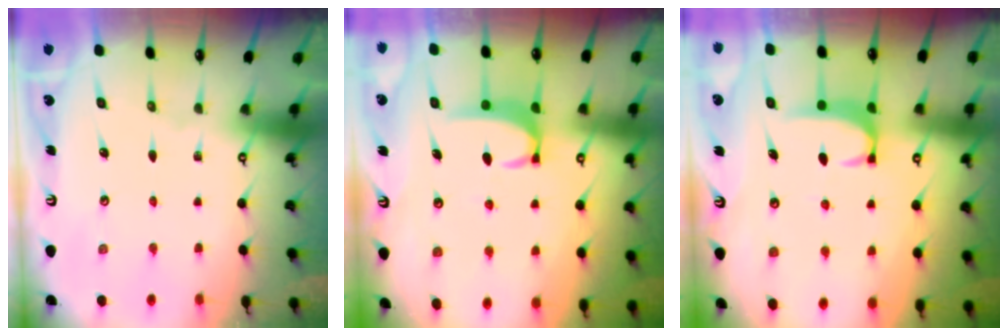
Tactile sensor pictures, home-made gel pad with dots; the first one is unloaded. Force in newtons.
{"total": 3.4, "press": 3.4, "slide": 0.4}
{"total": 1.9, "press": 1.8, "slide": 0.5}